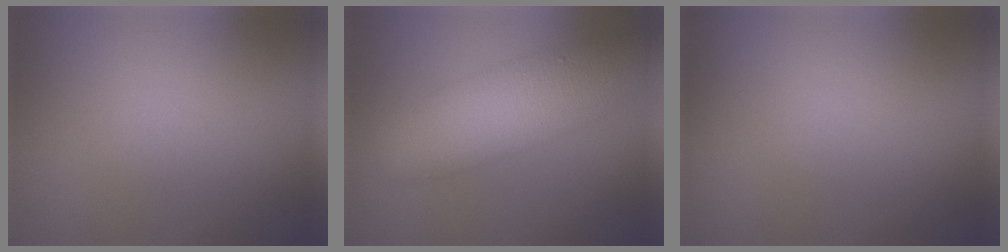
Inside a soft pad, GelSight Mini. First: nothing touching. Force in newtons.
{"total": 8.0, "press": 8.0, "slide": 0.4}
{"total": 0.0}